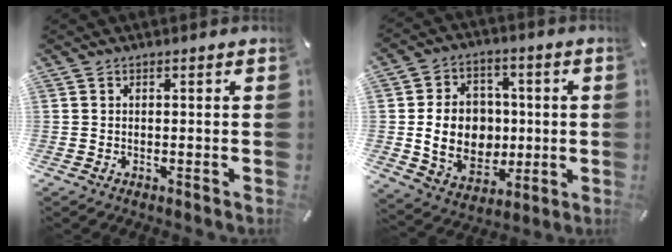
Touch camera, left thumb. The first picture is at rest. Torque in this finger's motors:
{"motor_torque": [2.49, 2.52, 0.39, -0.06, 0.37]}